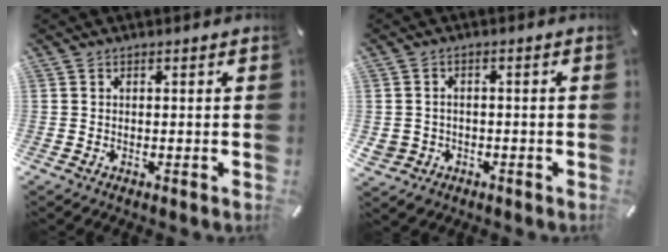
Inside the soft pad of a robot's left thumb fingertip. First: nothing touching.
{"total": 3.6, "force": [-1.6, 3.2, 0.7], "torque": [-0.026, 0.002, -0.034]}